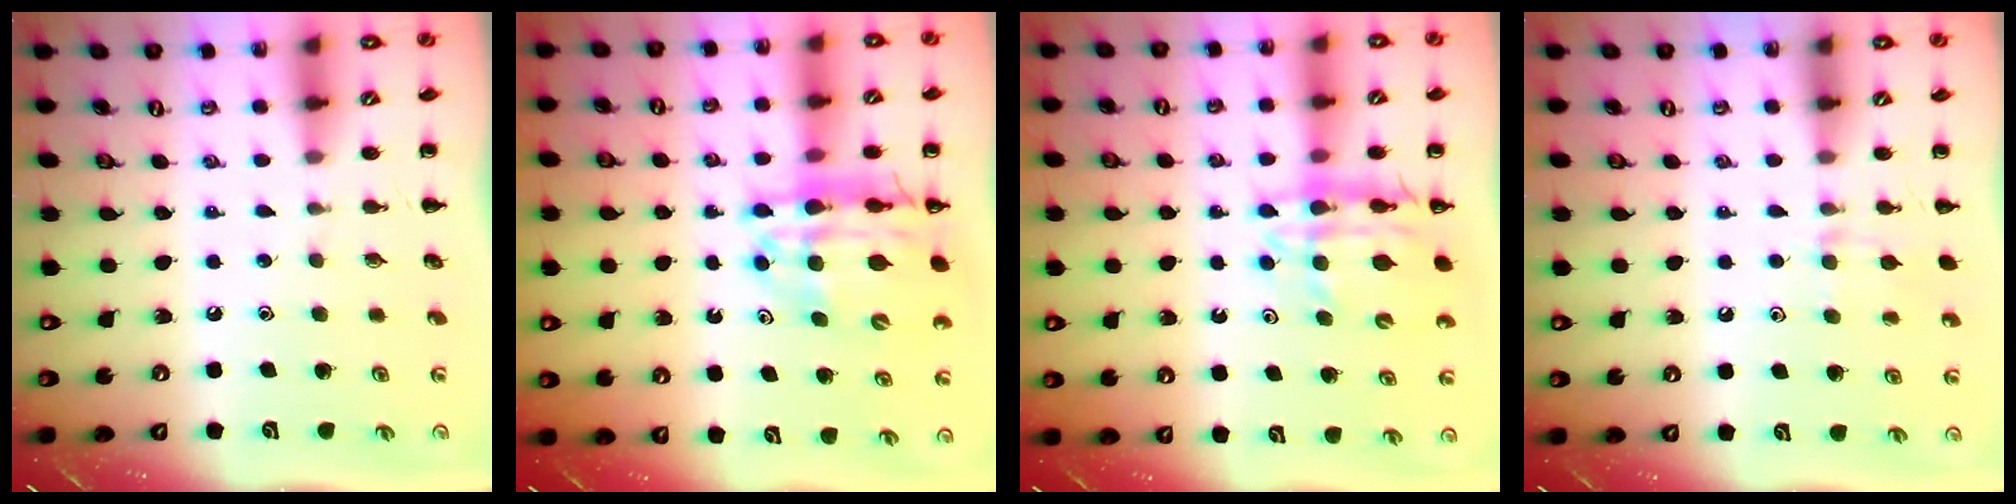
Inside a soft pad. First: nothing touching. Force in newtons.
{"total": 16.5, "press": 16.0, "slide": 4.0}
{"total": 12.9, "press": 12.4, "slide": 3.7}
{"total": 7.8, "press": 7.4, "slide": 2.5}